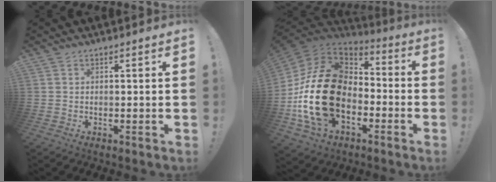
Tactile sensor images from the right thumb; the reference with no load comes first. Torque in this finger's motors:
{"motor_torque": [2.20, 2.81, 0.55, -0.06, 0.82]}